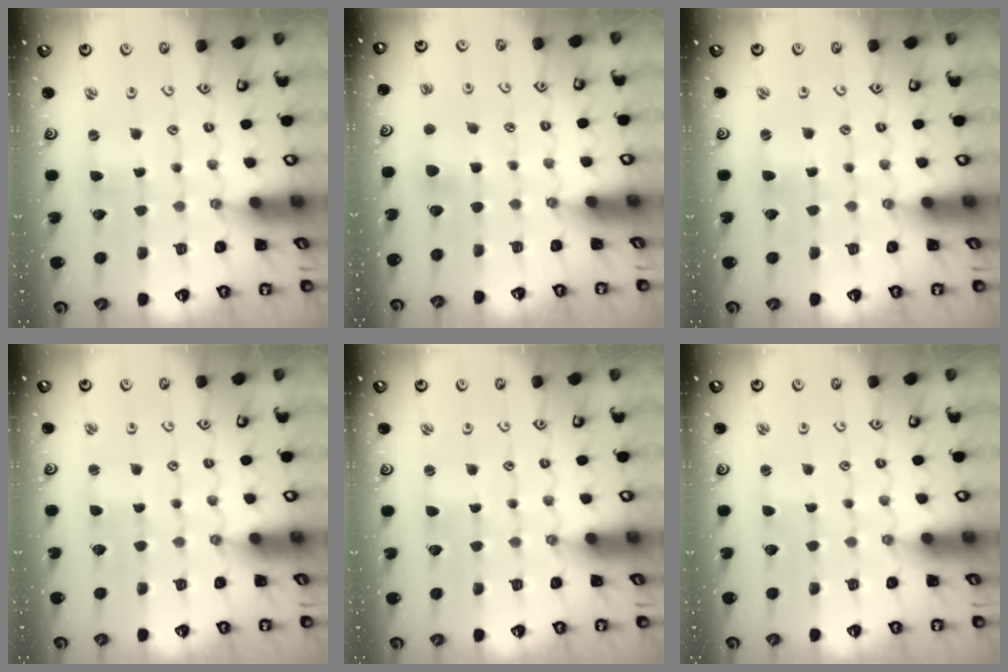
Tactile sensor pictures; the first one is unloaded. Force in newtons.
{"total": 6.3, "press": 6.2, "slide": 1.1}
{"total": 0.6, "press": 0.6, "slide": 0.1}
{"total": 1.5, "press": 1.4, "slide": 0.3}
{"total": 0.0}
{"total": 1.1, "press": 1.1, "slide": 0.2}